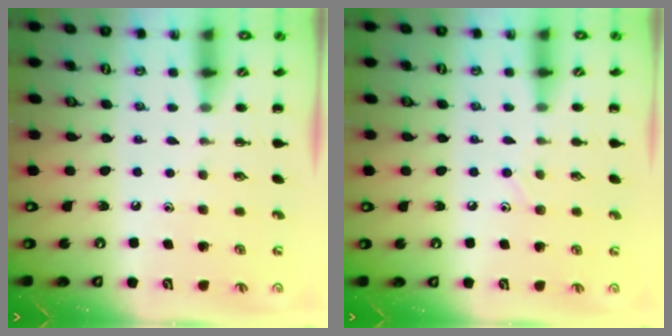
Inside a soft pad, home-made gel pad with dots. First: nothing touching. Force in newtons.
{"total": 6.2, "press": 5.9, "slide": 2.0}